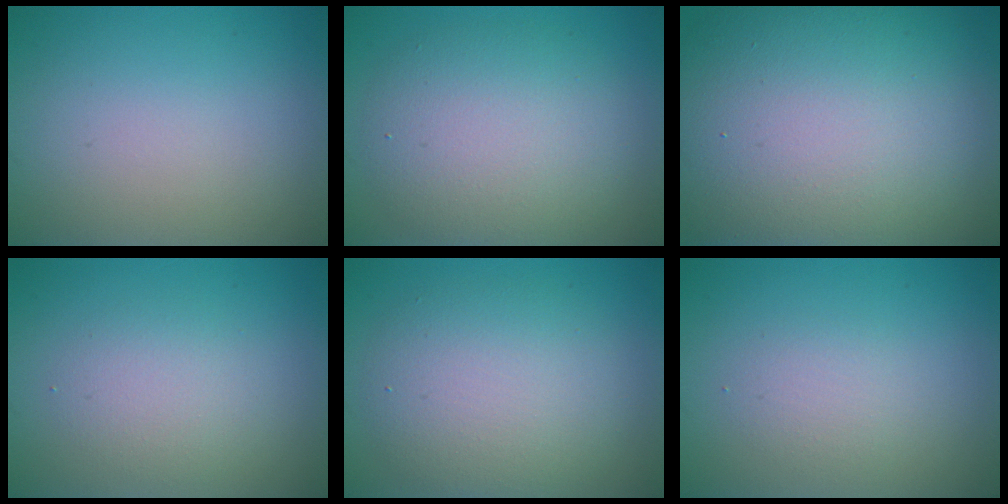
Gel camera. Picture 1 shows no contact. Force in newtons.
{"total": 6.5, "press": 6.5, "slide": 0.5}
{"total": 19.7, "press": 19.6, "slide": 1.3}
{"total": 2.5, "press": 2.4, "slide": 0.1}
{"total": 5.6, "press": 5.6, "slide": 0.2}
{"total": 1.6, "press": 1.6, "slide": 0.1}